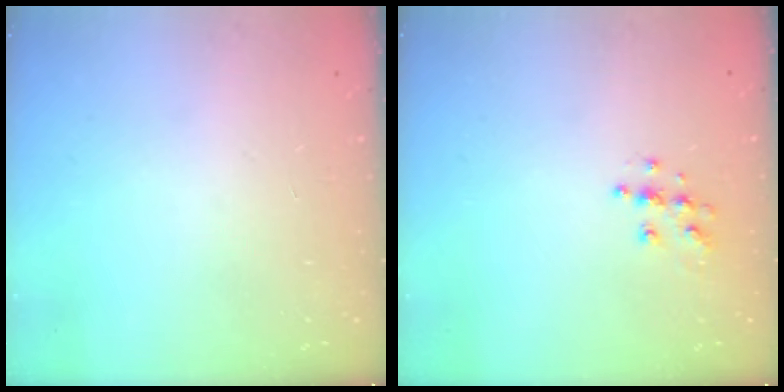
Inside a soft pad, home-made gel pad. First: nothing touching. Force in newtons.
{"total": 6.4, "press": 6.4, "slide": 0.2}